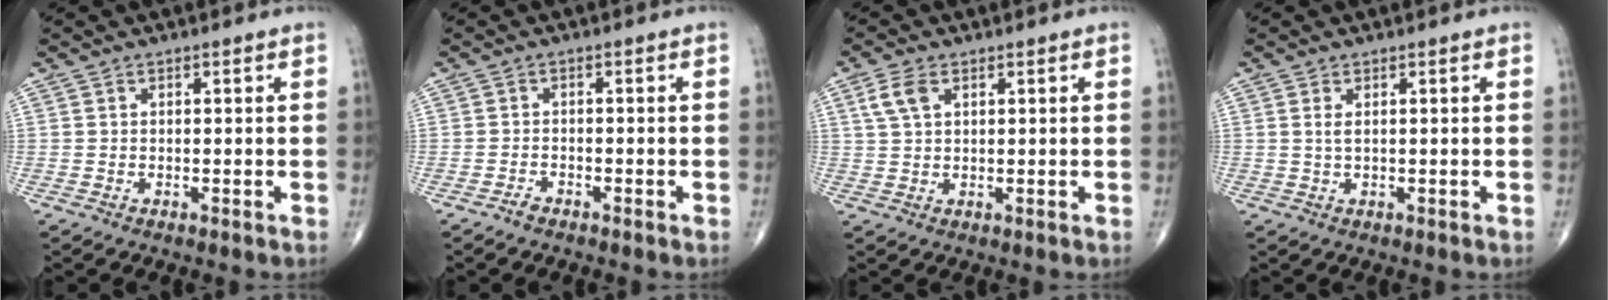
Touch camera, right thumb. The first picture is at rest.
{"total": 1.3, "force": [-1.1, 0.5, 0.4], "torque": [-0.012, 0.005, -0.022]}
{"total": 4.3, "force": [1.8, 2.4, 3.1], "torque": [-0.070, 0.006, 0.038]}
{"total": 1.5, "force": [0.4, 0.5, 1.4], "torque": [-0.034, 0.001, 0.013]}